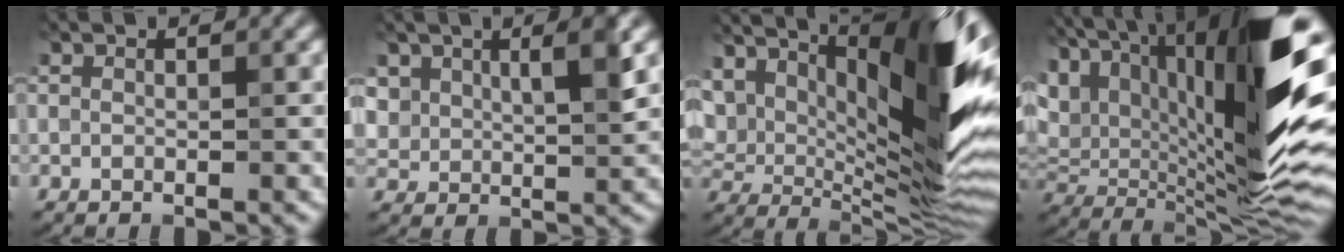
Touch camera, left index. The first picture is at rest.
{"total": 3.9, "force": [1.9, 2.0, 2.8], "torque": [-0.051, -0.004, 0.036]}
{"total": 16.5, "force": [6.5, 5.8, 14.0], "torque": [-0.194, 0.017, 0.103]}
{"total": 18.5, "force": [6.6, 7.5, 15.6], "torque": [-0.267, 0.038, 0.106]}